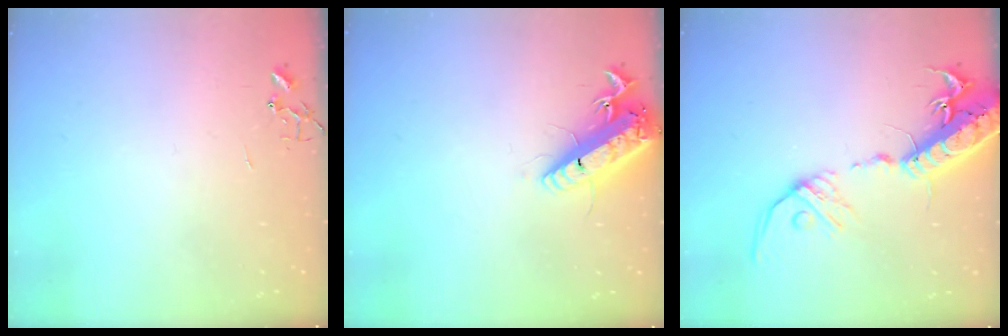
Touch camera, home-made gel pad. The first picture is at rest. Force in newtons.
{"total": 16.9, "press": 16.6, "slide": 3.3}
{"total": 22.8, "press": 22.5, "slide": 3.8}